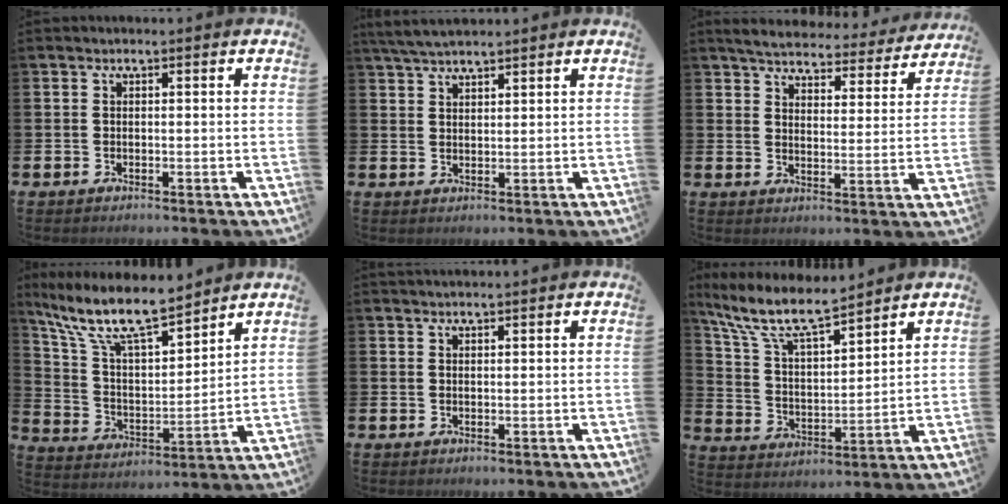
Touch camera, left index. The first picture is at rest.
{"total": 4.1, "force": [3.8, 0.7, 1.4], "torque": [-0.037, -0.009, 0.071]}
{"total": 4.9, "force": [4.7, 0.8, 1.0], "torque": [-0.040, -0.033, 0.079]}
{"total": 11.8, "force": [10.2, 2.4, 5.5], "torque": [-0.143, -0.058, 0.178]}
{"total": 1.3, "force": [1.3, 0.1, 0.1], "torque": [0.003, -0.005, 0.023]}
{"total": 10.1, "force": [8.8, 2.0, 4.7], "torque": [-0.128, -0.044, 0.155]}